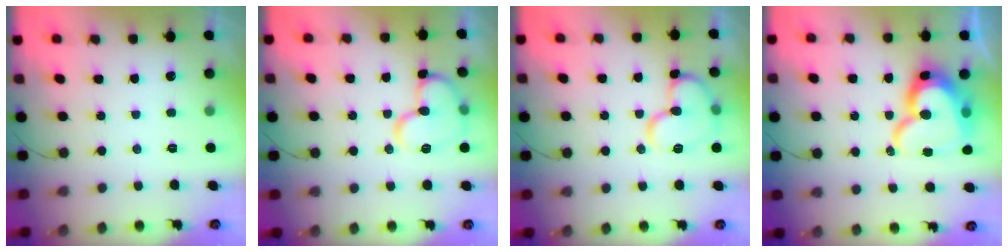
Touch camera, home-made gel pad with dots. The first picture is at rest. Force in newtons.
{"total": 14.1, "press": 14.0, "slide": 1.8}
{"total": 14.1, "press": 14.0, "slide": 1.8}
{"total": 19.1, "press": 19.0, "slide": 2.1}